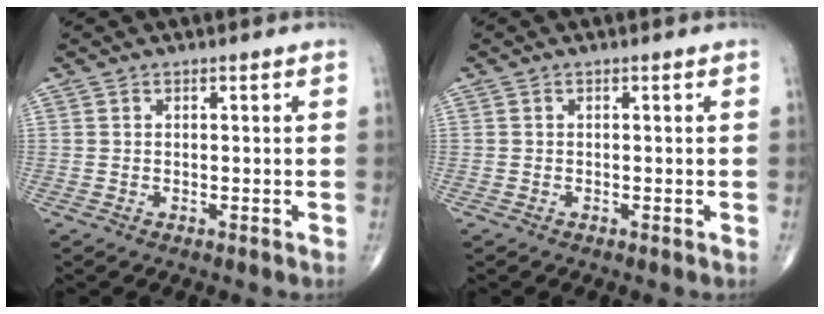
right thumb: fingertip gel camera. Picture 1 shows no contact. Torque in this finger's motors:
{"motor_torque": [-0.05, 0.03, -0.22, 0.04, 0.06]}